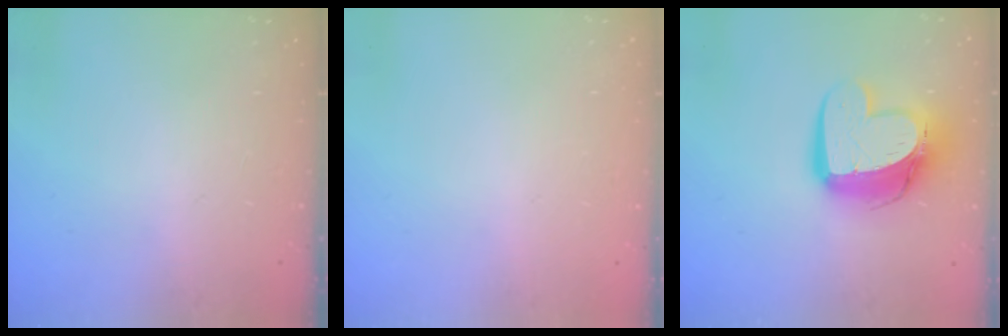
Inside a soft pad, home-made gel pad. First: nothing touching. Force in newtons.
{"total": 0.0}
{"total": 14.2, "press": 14.2, "slide": 1.4}